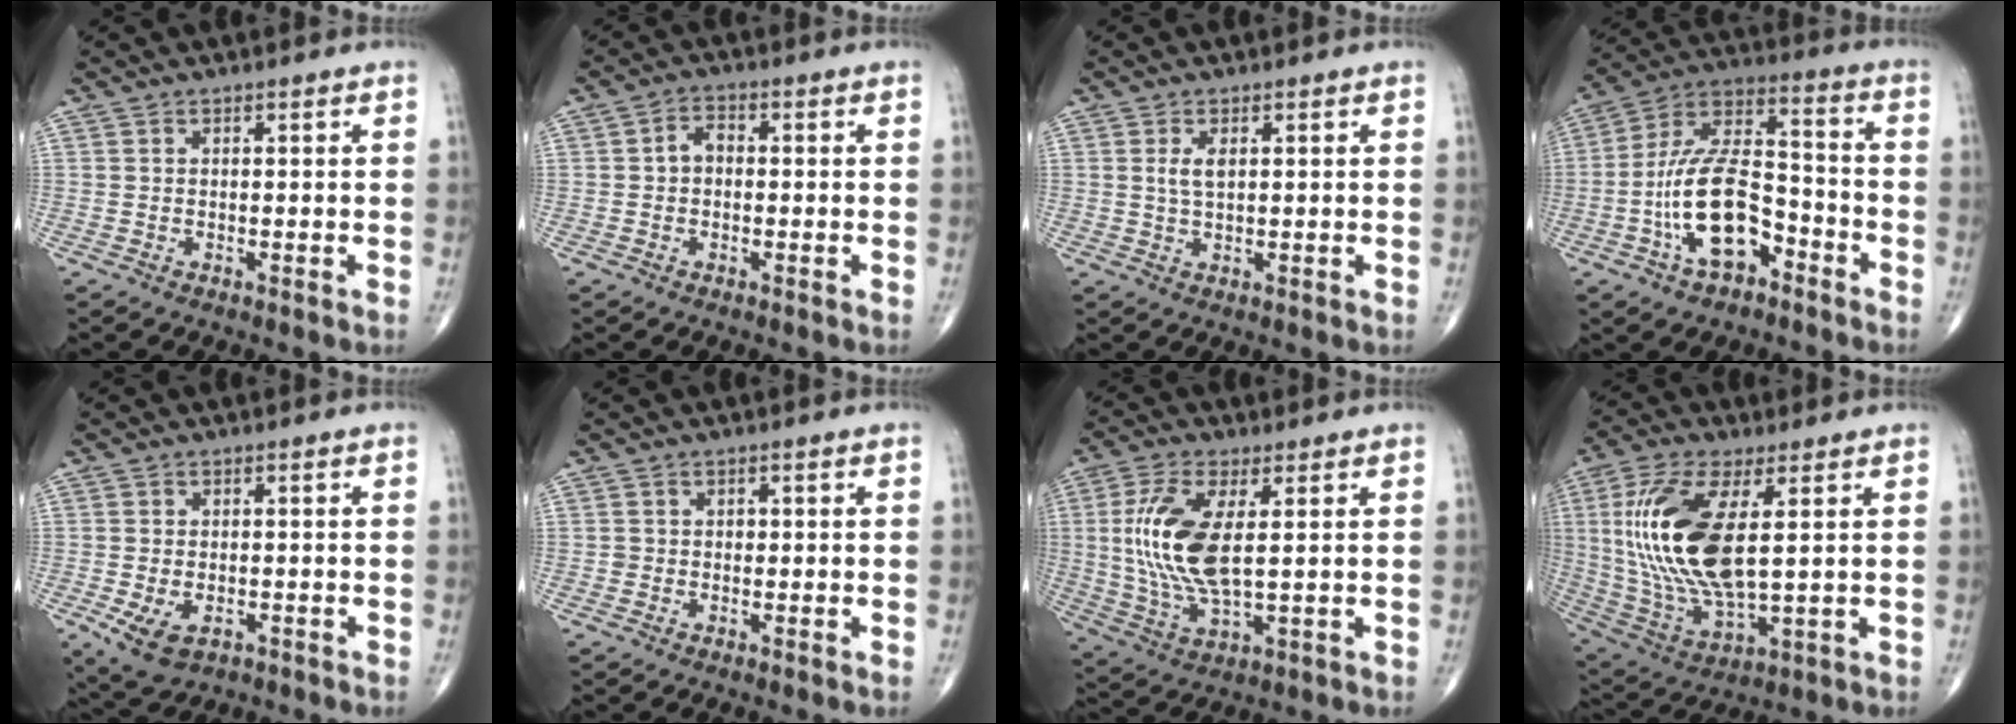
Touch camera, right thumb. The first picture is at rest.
{"total": 3.1, "force": [-0.2, 2.2, 2.1], "torque": [-0.026, 0.016, -0.010]}
{"total": 2.7, "force": [0.7, 1.2, 2.3], "torque": [-0.046, -0.003, 0.016]}
{"total": 16.1, "force": [-6.2, 8.1, 12.5], "torque": [-0.222, 0.052, -0.114]}
{"total": 6.2, "force": [-2.2, 3.7, 4.4], "torque": [-0.080, -0.001, -0.029]}
{"total": 1.2, "force": [-0.1, 1.2, 0.2], "torque": [0.004, 0.005, -0.004]}
{"total": 13.7, "force": [1.9, 5.4, 12.4], "torque": [-0.272, -0.013, 0.042]}
{"total": 20.1, "force": [3.2, 8.3, 18.0], "torque": [-0.389, -0.020, 0.067]}